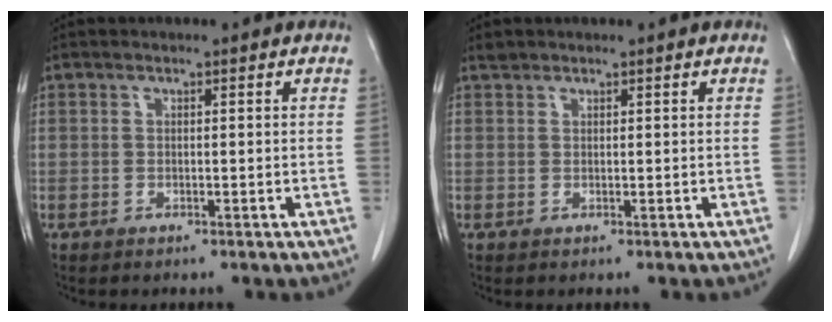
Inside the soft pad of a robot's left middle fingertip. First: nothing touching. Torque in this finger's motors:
{"motor_torque": [0.04, -0.03, -0.15, -0.01]}